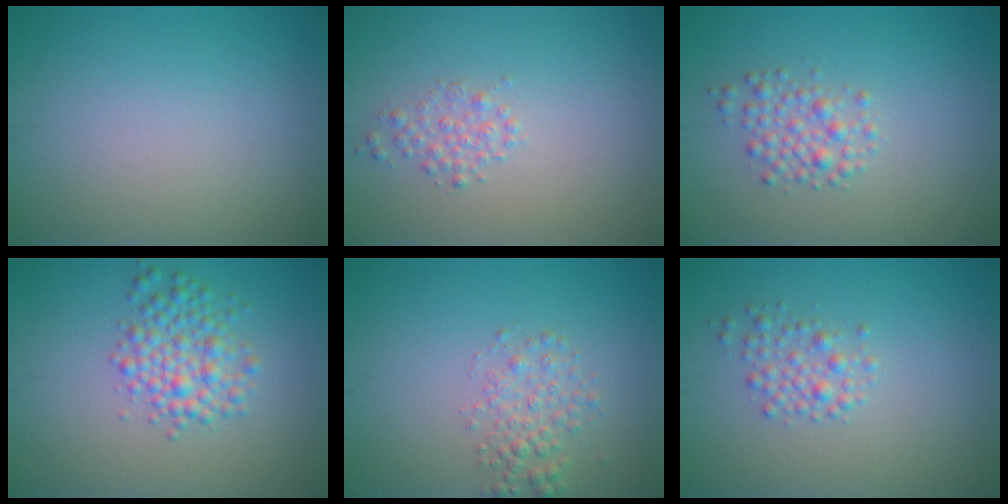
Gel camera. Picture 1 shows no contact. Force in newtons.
{"total": 1.5, "press": 1.5, "slide": 0.1}
{"total": 2.3, "press": 2.3, "slide": 0.1}
{"total": 3.6, "press": 3.6, "slide": 0.1}
{"total": 2.3, "press": 2.3, "slide": 0.1}
{"total": 2.0, "press": 2.0, "slide": 0.0}